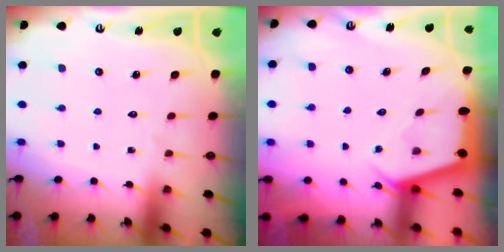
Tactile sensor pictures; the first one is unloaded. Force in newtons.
{"total": 2.8, "press": 2.8, "slide": 0.3}